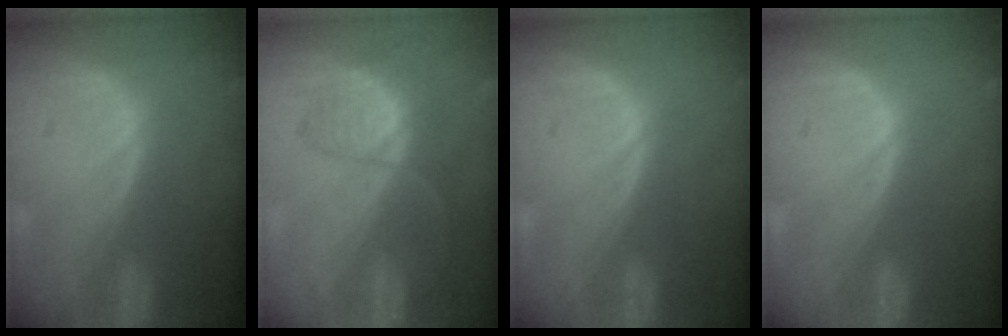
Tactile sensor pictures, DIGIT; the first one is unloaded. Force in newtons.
{"total": 6.4, "press": 5.9, "slide": 2.3}
{"total": 0.0}
{"total": 0.0}